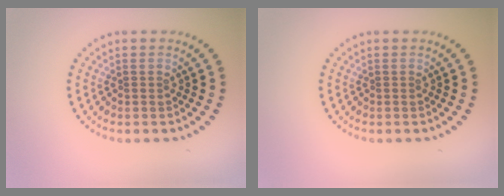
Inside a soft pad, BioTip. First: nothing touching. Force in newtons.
{"total": 0.0}